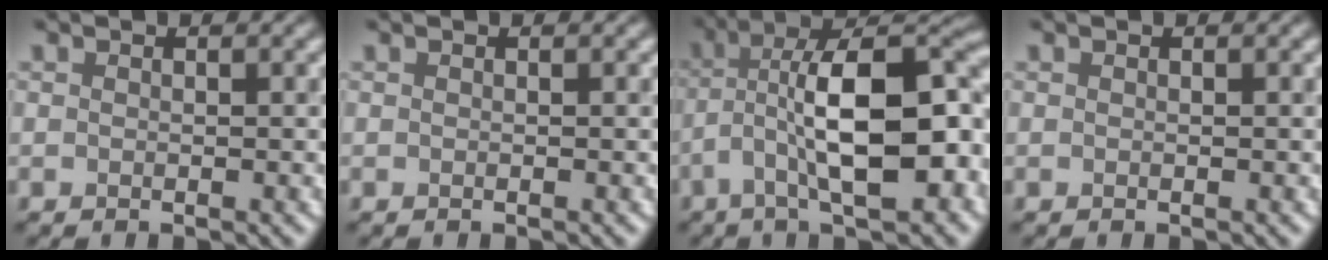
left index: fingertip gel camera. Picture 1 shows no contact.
{"total": 0.0}
{"total": 12.5, "force": [-1.7, 4.5, 11.5], "torque": [-0.185, 0.015, -0.030]}
{"total": 0.0}